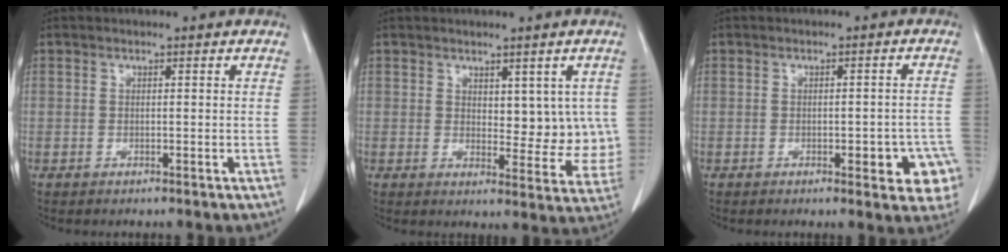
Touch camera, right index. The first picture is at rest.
{"total": 6.8, "force": [1.6, 3.8, 5.4], "torque": [-0.047, -0.003, 0.026]}
{"total": 7.2, "force": [-3.0, 2.4, 6.1], "torque": [-0.054, 0.007, -0.034]}